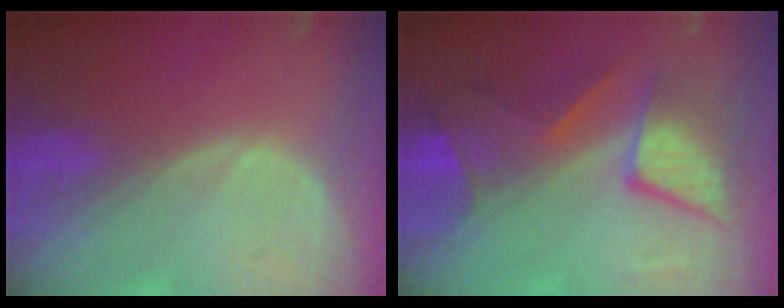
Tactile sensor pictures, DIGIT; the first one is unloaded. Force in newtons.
{"total": 8.3, "press": 8.3, "slide": 0.4}